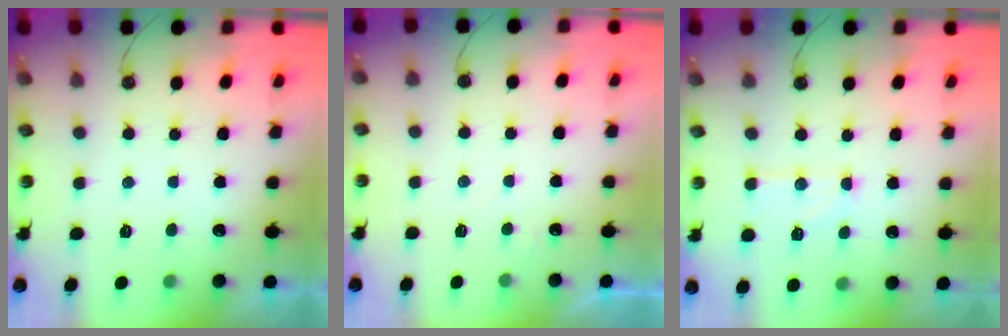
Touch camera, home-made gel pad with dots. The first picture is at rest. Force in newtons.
{"total": 2.3, "press": 2.2, "slide": 0.3}
{"total": 8.0, "press": 7.9, "slide": 0.6}